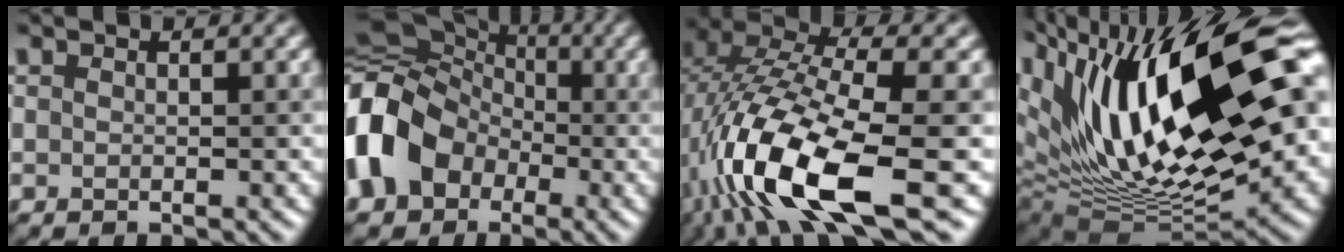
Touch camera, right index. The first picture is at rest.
{"total": 10.2, "force": [-2.8, 8.1, 5.4], "torque": [-0.099, 0.000, -0.071]}
{"total": 13.2, "force": [-4.4, 4.5, 11.6], "torque": [-0.238, -0.005, -0.084]}
{"total": 19.7, "force": [6.3, 8.6, 16.6], "torque": [-0.278, 0.022, 0.112]}